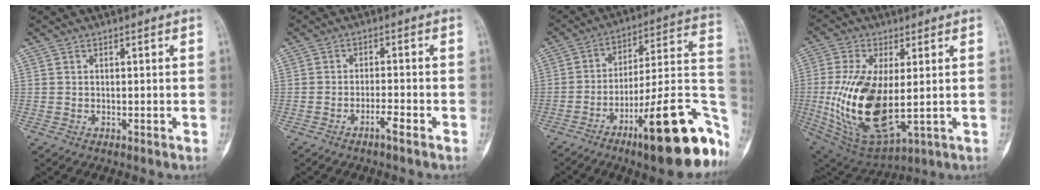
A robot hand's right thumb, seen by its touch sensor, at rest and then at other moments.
{"total": 2.8, "force": [-1.9, 0.2, 2.1], "torque": [-0.043, 0.010, -0.036]}
{"total": 24.8, "force": [-11.2, 6.1, 21.3], "torque": [-0.234, 0.070, -0.161]}
{"total": 19.1, "force": [-0.7, 8.9, 16.9], "torque": [-0.339, -0.017, 0.013]}